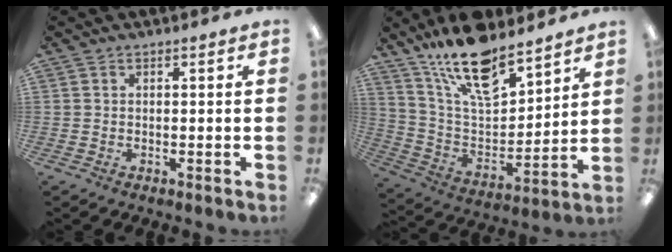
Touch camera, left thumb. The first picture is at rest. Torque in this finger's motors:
{"motor_torque": [2.36, 1.13, 1.37, -1.39, 0.14]}